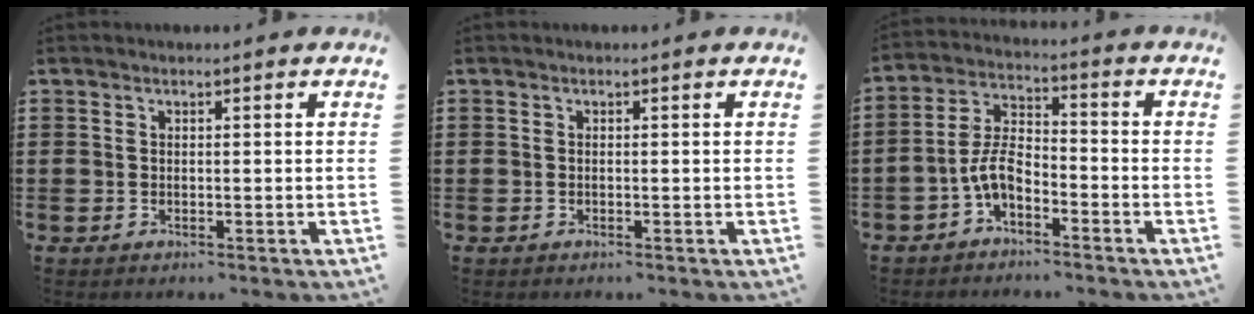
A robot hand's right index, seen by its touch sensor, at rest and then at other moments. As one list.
[{"total": 0.0}, {"total": 6.0, "force": [-3.2, 2.6, 4.4], "torque": [-0.111, 0.003, -0.070]}]